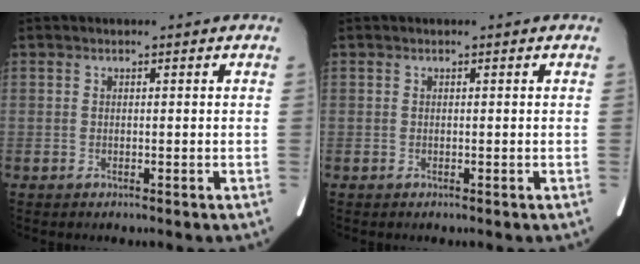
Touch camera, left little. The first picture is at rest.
{"total": 0.0}